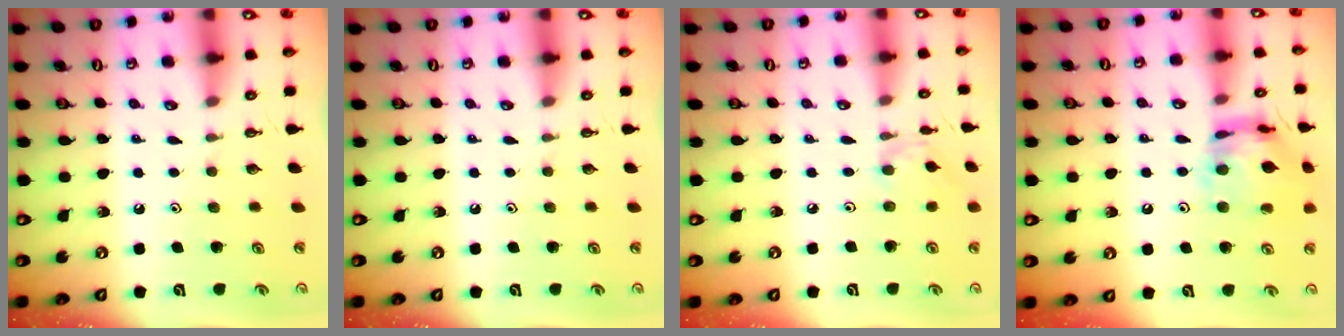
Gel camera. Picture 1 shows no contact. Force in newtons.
{"total": 0.0}
{"total": 2.7, "press": 2.6, "slide": 0.3}
{"total": 15.5, "press": 15.4, "slide": 1.6}